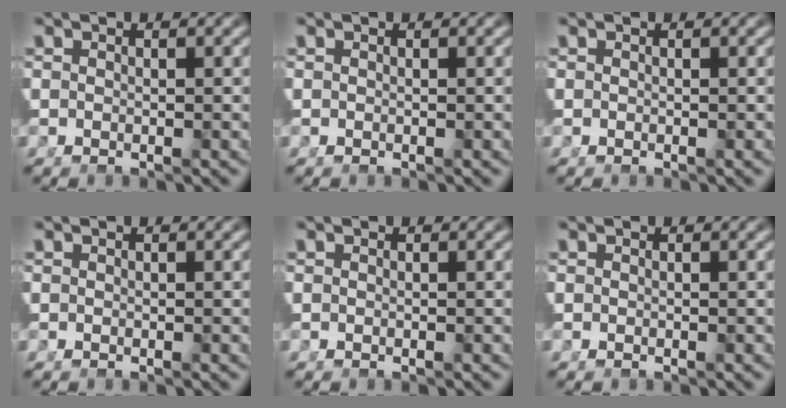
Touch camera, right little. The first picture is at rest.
{"total": 0.0}
{"total": 0.0}
{"total": 0.0}
{"total": 0.0}
{"total": 0.0}